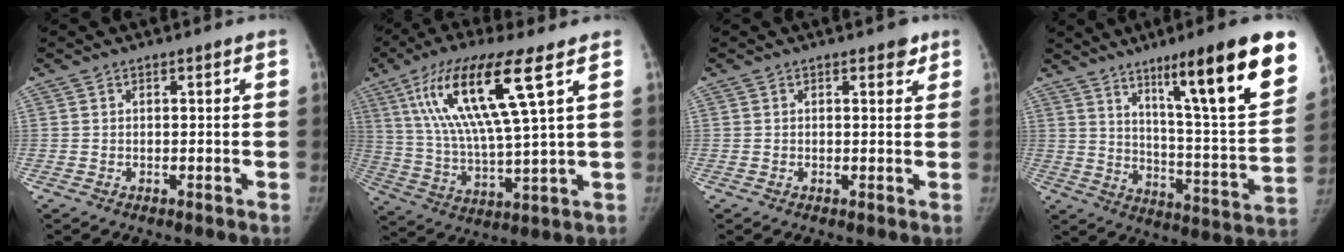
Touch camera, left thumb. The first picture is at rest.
{"total": 18.5, "force": [7.8, 3.1, 16.5], "torque": [-0.330, -0.020, 0.143]}
{"total": 2.1, "force": [1.4, 1.1, 1.2], "torque": [-0.001, -0.006, 0.015]}
{"total": 23.4, "force": [13.4, 2.7, 19.1], "torque": [-0.258, -0.054, 0.210]}